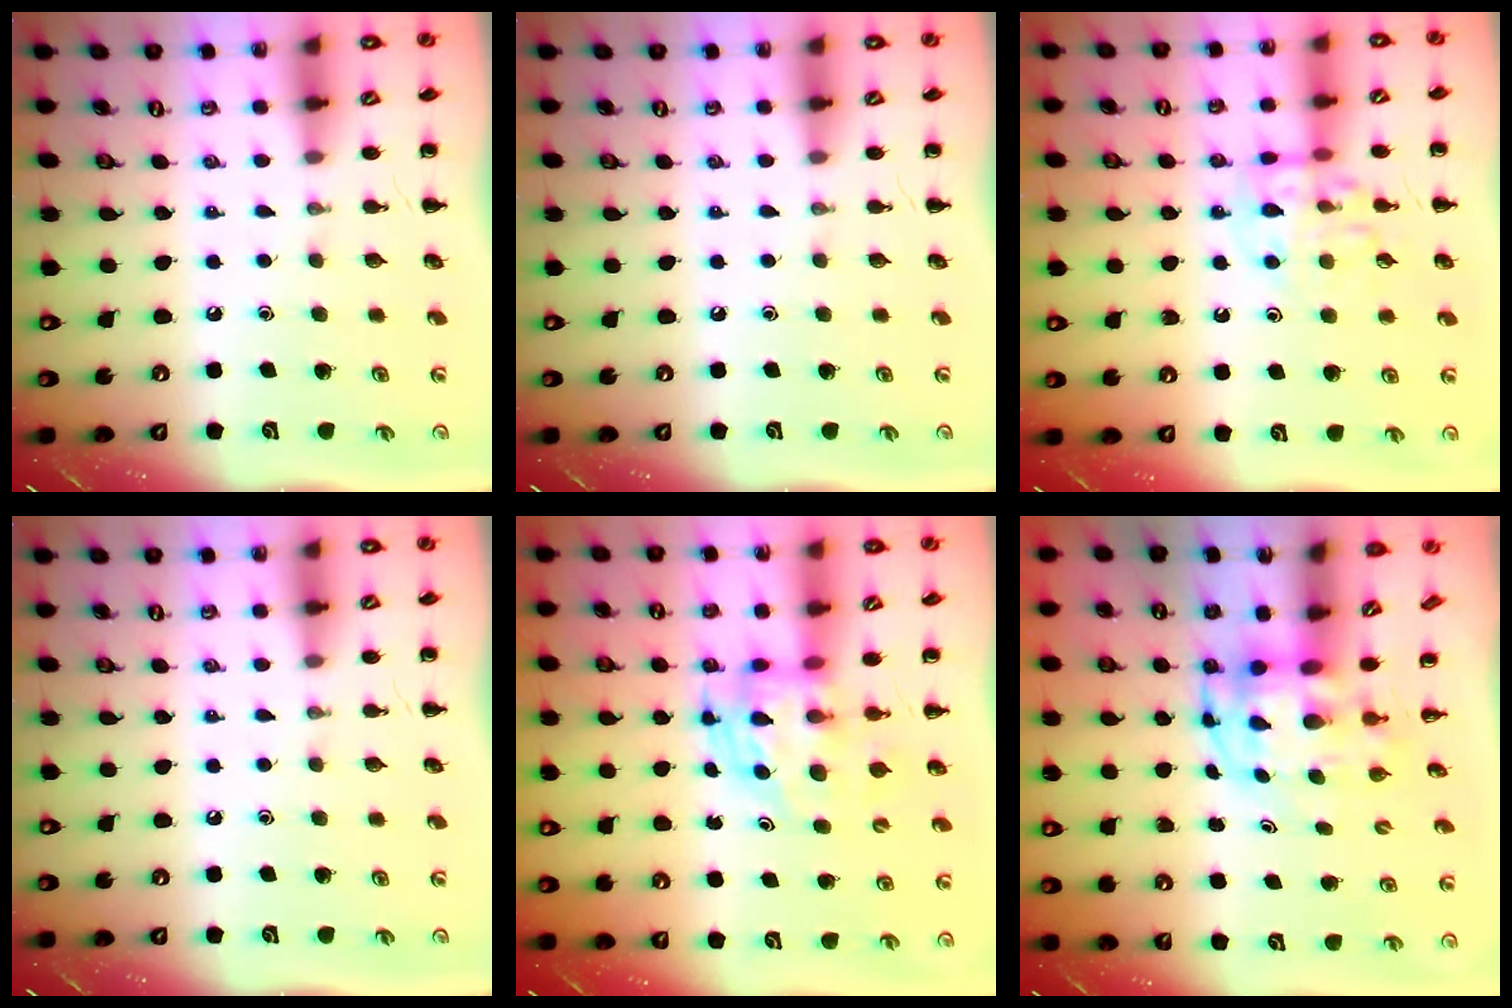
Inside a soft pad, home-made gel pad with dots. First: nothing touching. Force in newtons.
{"total": 0.0}
{"total": 12.4, "press": 12.3, "slide": 1.3}
{"total": 0.0}
{"total": 5.5, "press": 5.3, "slide": 1.4}
{"total": 3.8, "press": 3.7, "slide": 0.8}